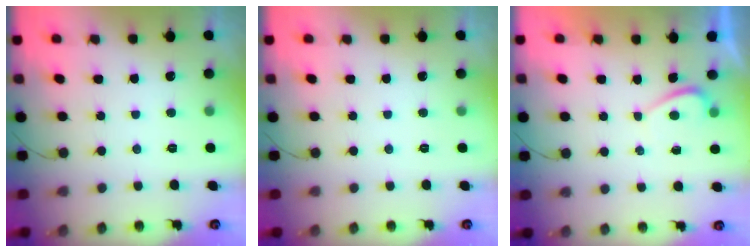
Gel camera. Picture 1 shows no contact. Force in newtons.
{"total": 0.0}
{"total": 0.7, "press": 0.5, "slide": 0.5}